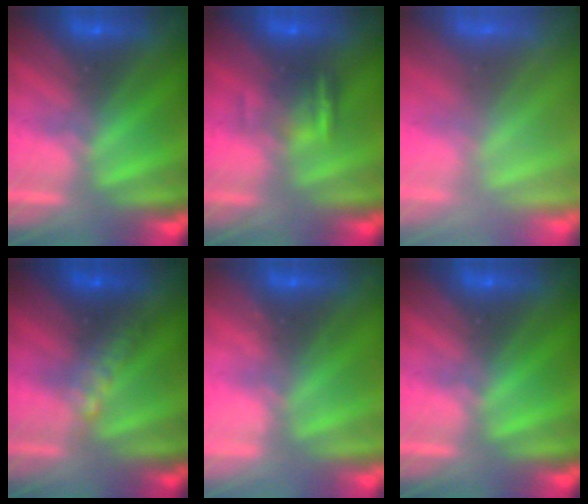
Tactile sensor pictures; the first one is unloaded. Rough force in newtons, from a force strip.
{"total": 7.8}
{"total": 5.9}
{"total": 3.1}
{"total": 2.2}
{"total": 0.0}